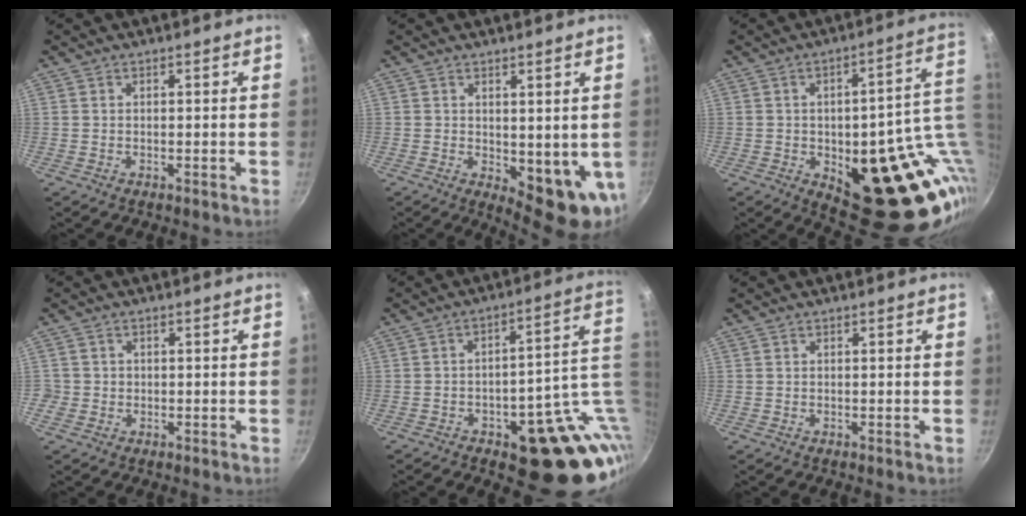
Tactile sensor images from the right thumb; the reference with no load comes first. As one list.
[{"total": 10.3, "force": [-1.8, 4.1, 9.3], "torque": [-0.097, -0.023, -0.010]}, {"total": 28.3, "force": [-4.4, 11.0, 25.7], "torque": [-0.247, 0.016, -0.035]}, {"total": 2.3, "force": [-0.3, 2.3, 0.1], "torque": [0.015, 0.008, -0.004]}, {"total": 22.0, "force": [-5.9, 8.5, 19.5], "torque": [-0.169, 0.045, -0.062]}, {"total": 0.0}]